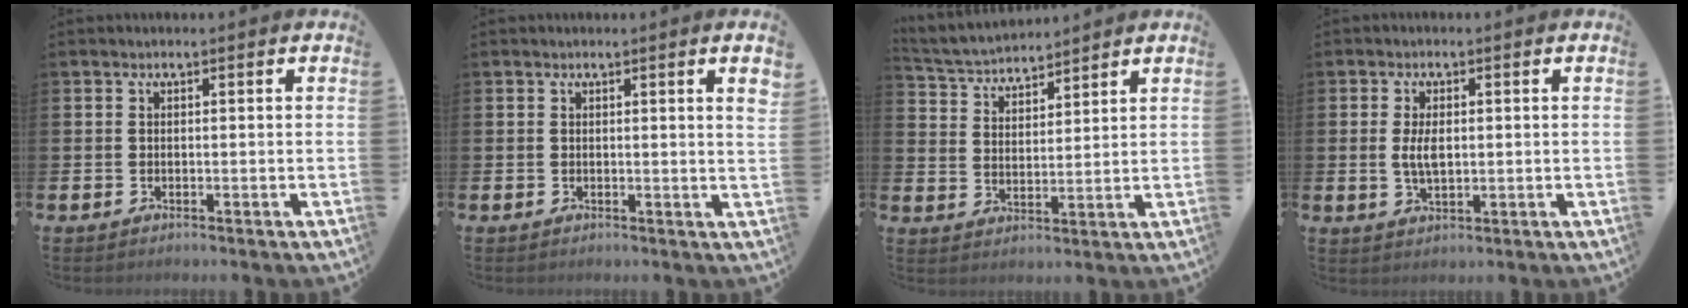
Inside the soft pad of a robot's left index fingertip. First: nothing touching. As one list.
[{"total": 1.5, "force": [0.7, -0.2, 1.4], "torque": [-0.023, -0.002, 0.010]}, {"total": 4.2, "force": [4.1, 1.1, 0.1], "torque": [-0.027, -0.028, 0.071]}, {"total": 3.7, "force": [0.4, 1.9, 3.2], "torque": [-0.056, 0.003, 0.004]}]